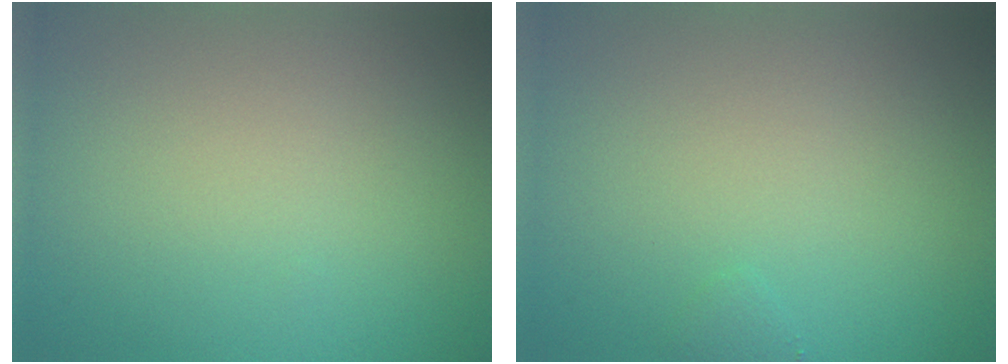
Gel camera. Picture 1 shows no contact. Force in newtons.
{"total": 0.5, "press": 0.5, "slide": 0.0}